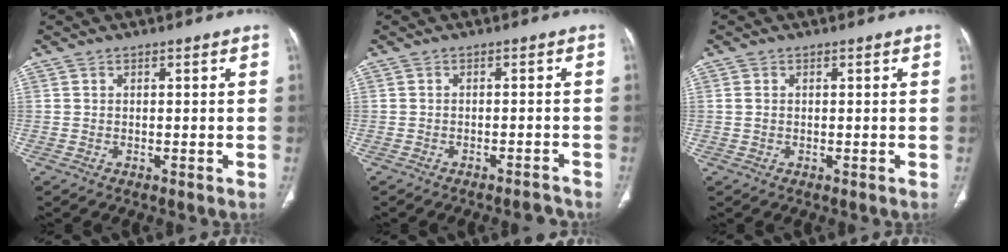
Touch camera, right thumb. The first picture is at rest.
{"total": 3.4, "force": [-3.2, 0.6, 0.9], "torque": [-0.013, 0.021, -0.041]}
{"total": 0.9, "force": [0.1, 0.5, 0.7], "torque": [-0.023, 0.003, 0.004]}